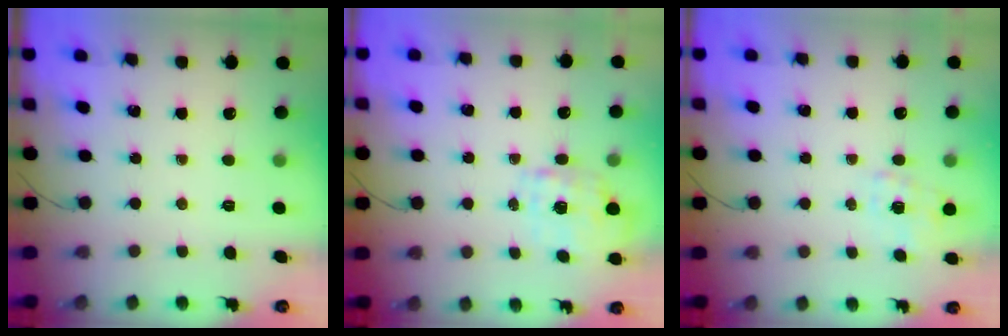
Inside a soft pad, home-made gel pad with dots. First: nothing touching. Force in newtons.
{"total": 1.7, "press": 1.6, "slide": 0.6}
{"total": 2.3, "press": 2.1, "slide": 1.0}